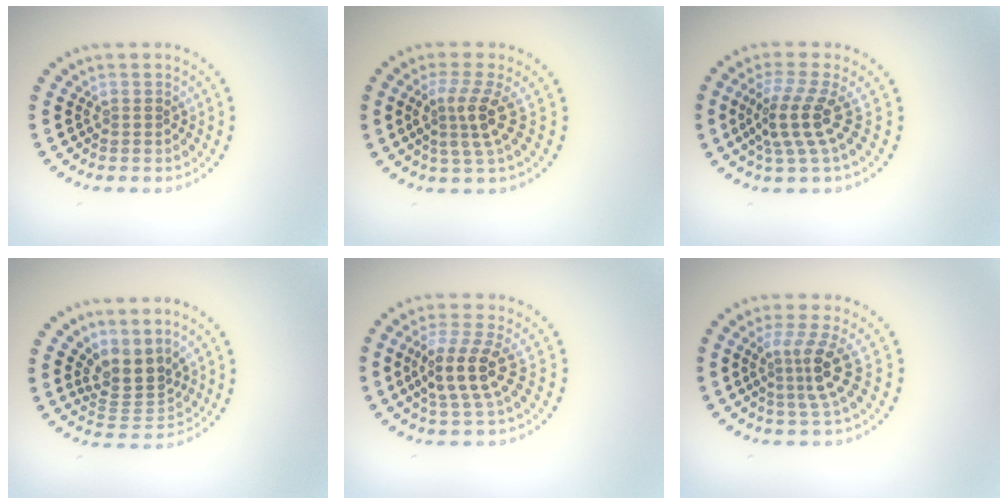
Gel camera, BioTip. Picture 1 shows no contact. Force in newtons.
{"total": 3.3, "press": 2.4, "slide": 2.3}
{"total": 3.6, "press": 2.6, "slide": 2.5}
{"total": 3.4, "press": 2.5, "slide": 2.3}
{"total": 4.0, "press": 3.6, "slide": 1.9}
{"total": 3.5, "press": 2.4, "slide": 2.5}